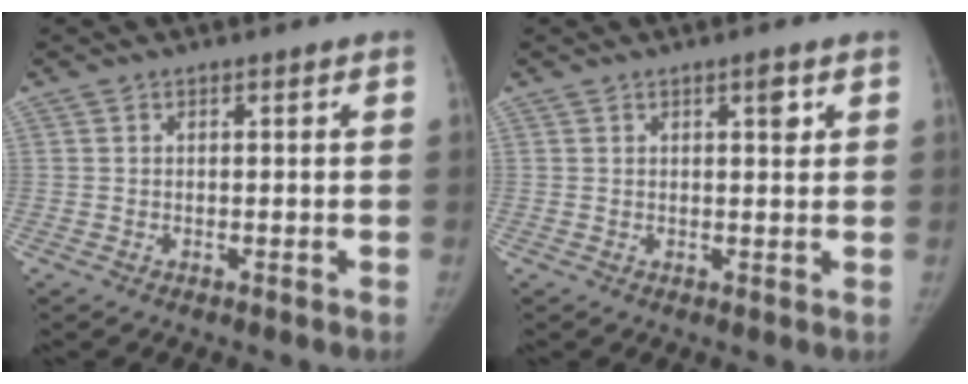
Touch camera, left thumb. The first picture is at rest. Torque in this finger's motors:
{"motor_torque": [2.99, 2.02, 0.55, -0.47, 0.00]}